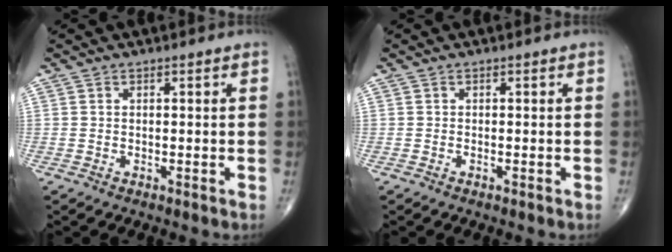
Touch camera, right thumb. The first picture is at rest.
{"total": 0.0}